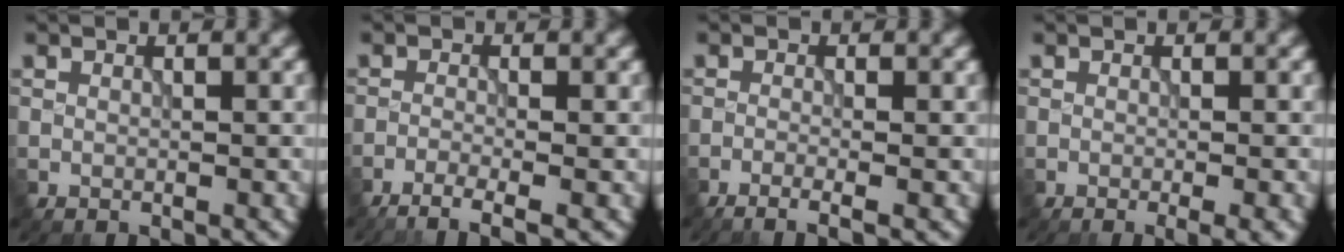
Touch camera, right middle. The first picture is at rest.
{"total": 3.0, "force": [-2.0, 0.6, 2.2], "torque": [-0.035, -0.001, -0.048]}
{"total": 2.3, "force": [-1.2, 0.6, 1.9], "torque": [-0.023, -0.003, -0.031]}
{"total": 2.3, "force": [-0.8, 0.6, 2.1], "torque": [-0.021, -0.005, -0.011]}